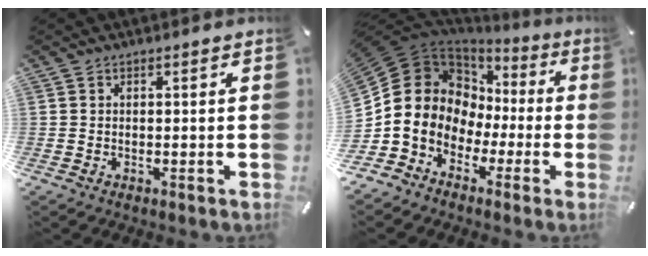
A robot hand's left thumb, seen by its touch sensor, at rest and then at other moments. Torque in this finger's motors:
{"motor_torque": [1.43, 3.57, 0.74, 0.39, 0.30]}